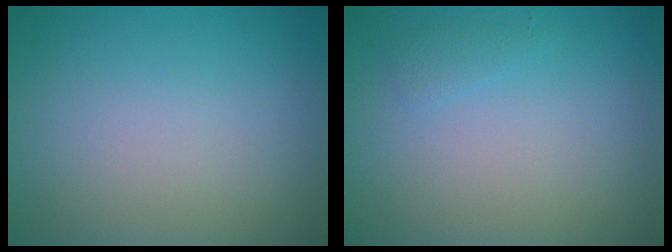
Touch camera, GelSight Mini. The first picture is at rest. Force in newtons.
{"total": 0.8, "press": 0.8, "slide": 0.1}